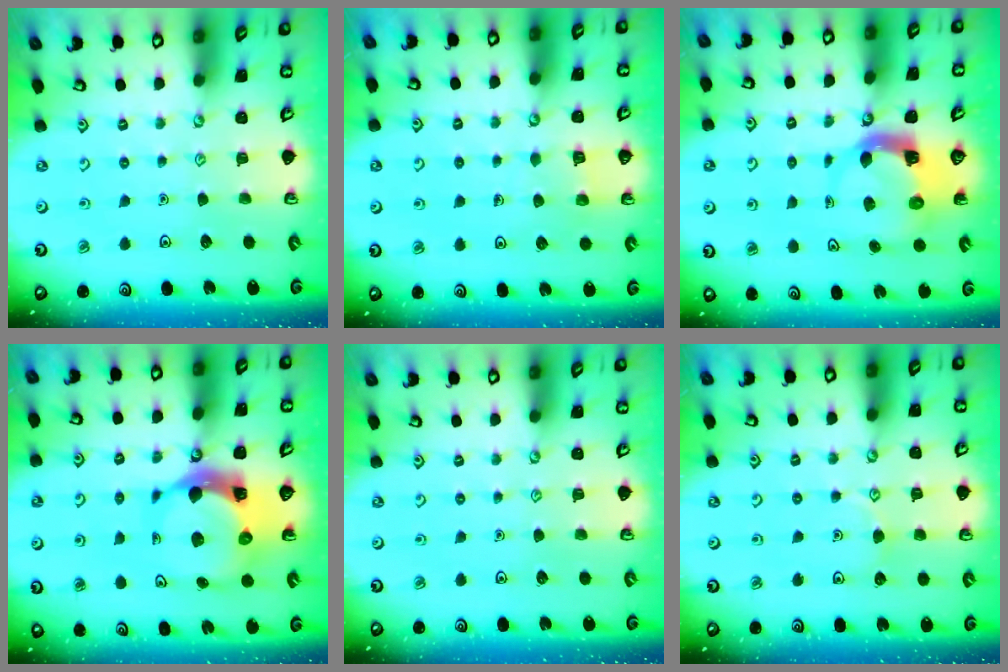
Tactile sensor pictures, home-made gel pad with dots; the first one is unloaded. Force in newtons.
{"total": 3.5, "press": 3.4, "slide": 0.3}
{"total": 4.6, "press": 4.6, "slide": 0.6}
{"total": 10.1, "press": 10.0, "slide": 1.4}
{"total": 0.0}
{"total": 4.5, "press": 4.5, "slide": 0.5}